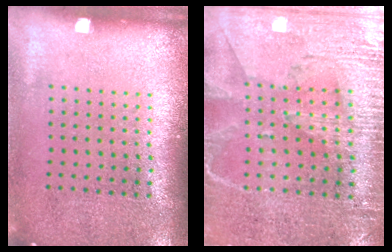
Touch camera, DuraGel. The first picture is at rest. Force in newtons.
{"total": 3.4, "press": 2.9, "slide": 1.6}